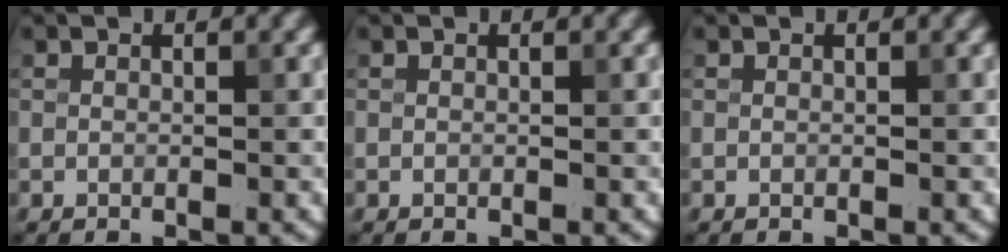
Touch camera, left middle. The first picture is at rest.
{"total": 0.0}
{"total": 0.0}